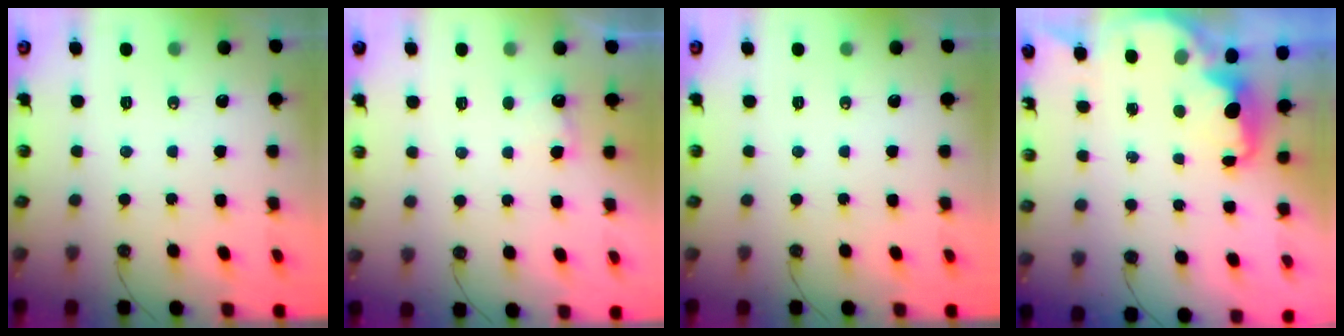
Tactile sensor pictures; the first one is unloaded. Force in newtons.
{"total": 4.9, "press": 4.8, "slide": 1.0}
{"total": 0.0}
{"total": 2.4, "press": 2.3, "slide": 0.8}